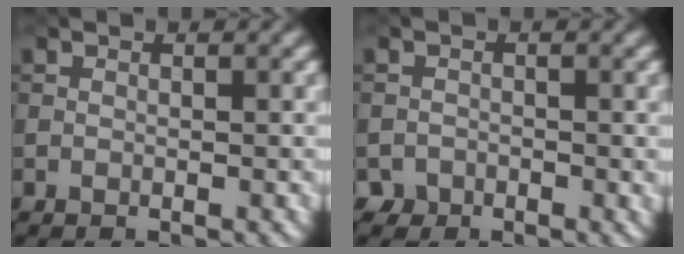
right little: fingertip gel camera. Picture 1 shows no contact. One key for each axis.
{"total": 1.5, "fx": -1.1, "fy": 0.8, "fz": -0.7, "tx": 0.028, "ty": 0.006, "tz": -0.024}